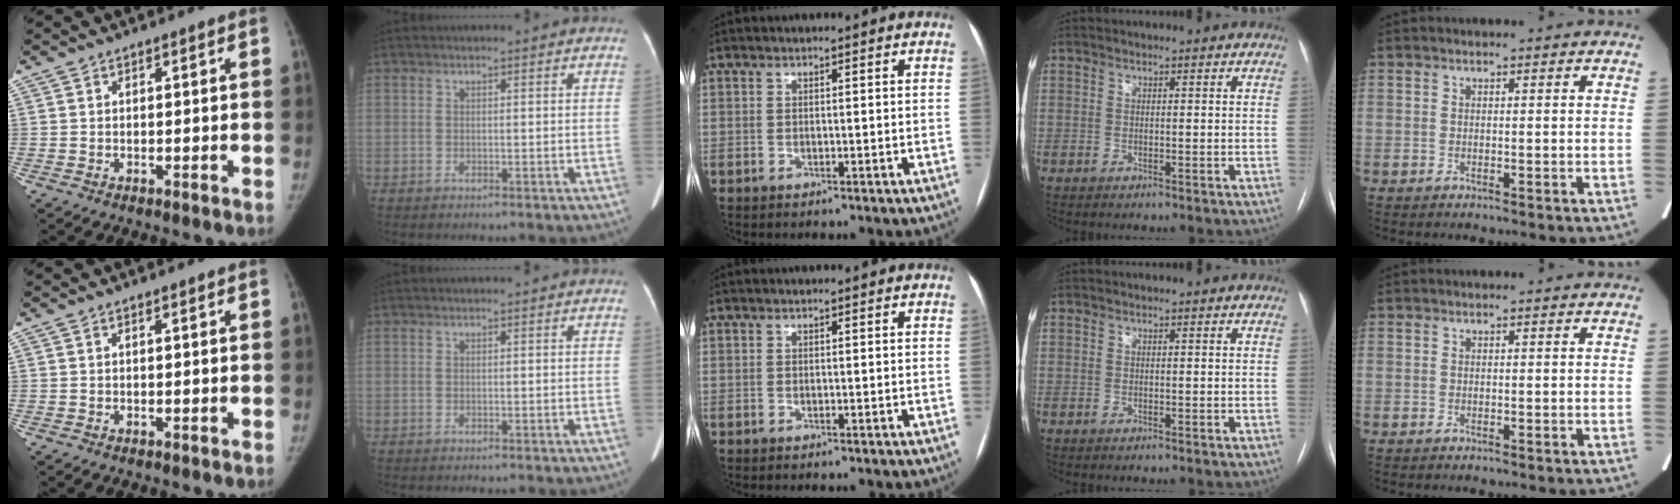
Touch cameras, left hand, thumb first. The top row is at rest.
{}